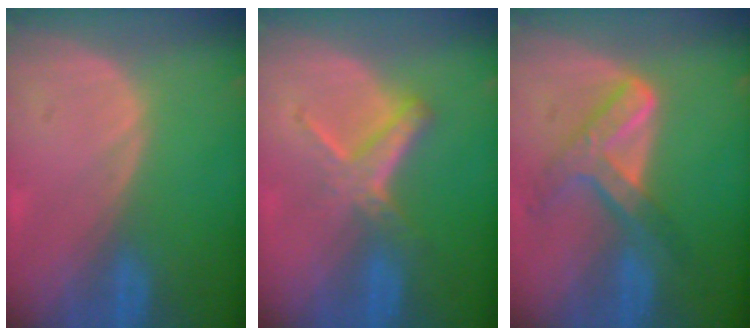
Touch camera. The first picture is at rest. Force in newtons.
{"total": 5.8, "press": 5.2, "slide": 2.7}
{"total": 7.2, "press": 6.2, "slide": 3.7}